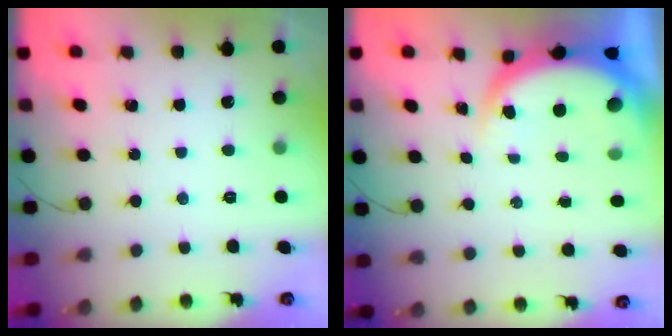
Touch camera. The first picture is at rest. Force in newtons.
{"total": 5.7, "press": 5.6, "slide": 0.8}